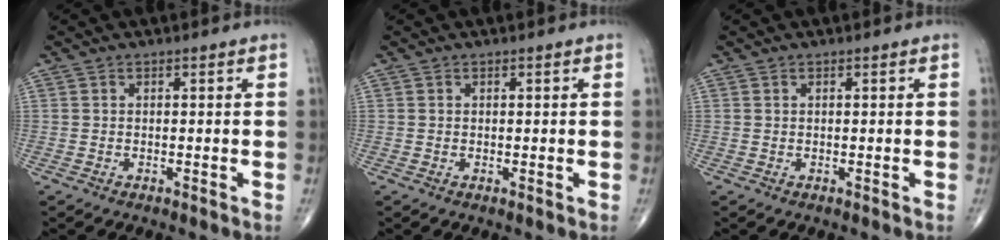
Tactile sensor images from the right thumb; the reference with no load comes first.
{"total": 0.0}
{"total": 0.0}